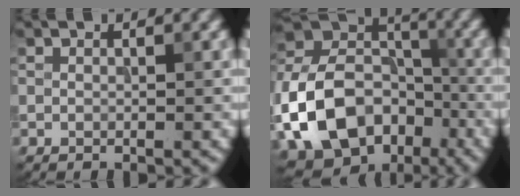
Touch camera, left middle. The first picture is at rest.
{"total": 13.6, "force": [-5.1, 9.9, 7.7], "torque": [-0.168, -0.011, -0.095]}